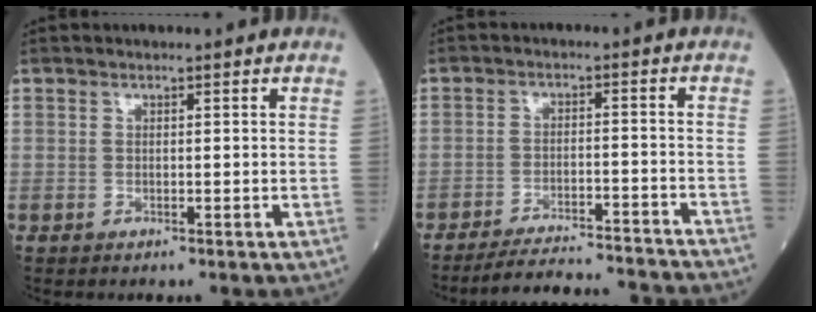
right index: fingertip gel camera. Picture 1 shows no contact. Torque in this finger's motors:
{"motor_torque": [-0.23, -0.75, 0.18, 0.03]}